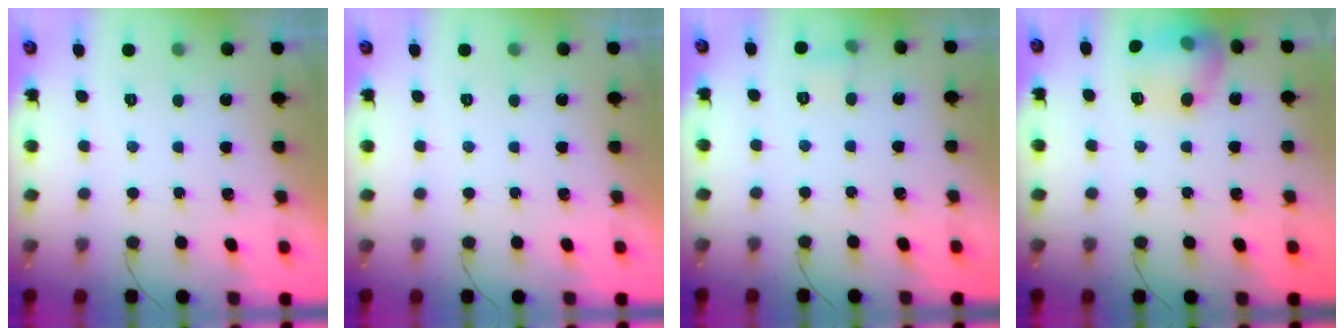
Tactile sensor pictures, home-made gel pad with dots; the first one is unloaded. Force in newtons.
{"total": 0.0}
{"total": 4.2, "press": 4.0, "slide": 1.5}
{"total": 13.7, "press": 13.6, "slide": 1.2}